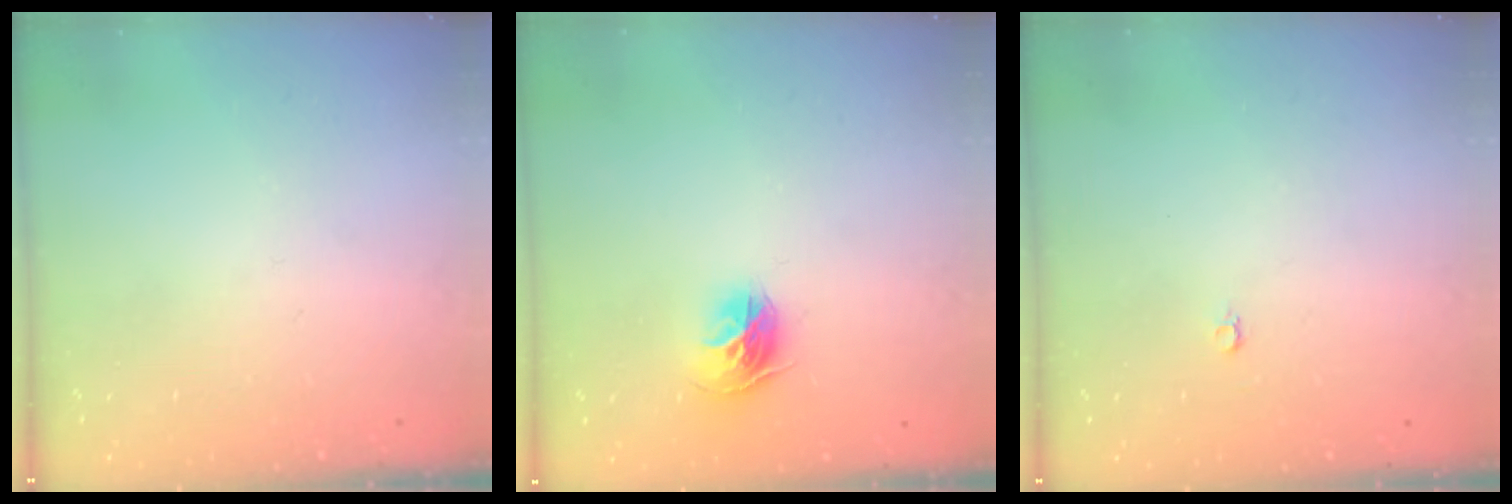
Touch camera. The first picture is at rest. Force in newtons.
{"total": 9.9, "press": 9.8, "slide": 1.0}
{"total": 2.2, "press": 2.2, "slide": 0.2}